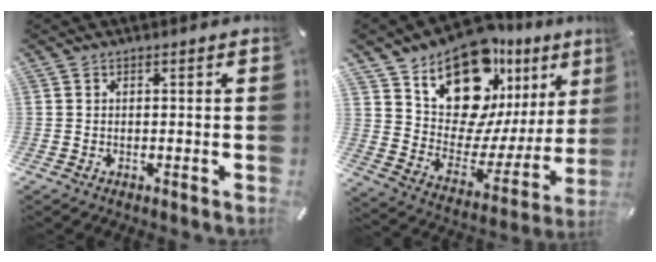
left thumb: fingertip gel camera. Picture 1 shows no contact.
{"total": 18.6, "force": [14.0, 9.7, 7.5], "torque": [-0.108, -0.123, 0.243]}